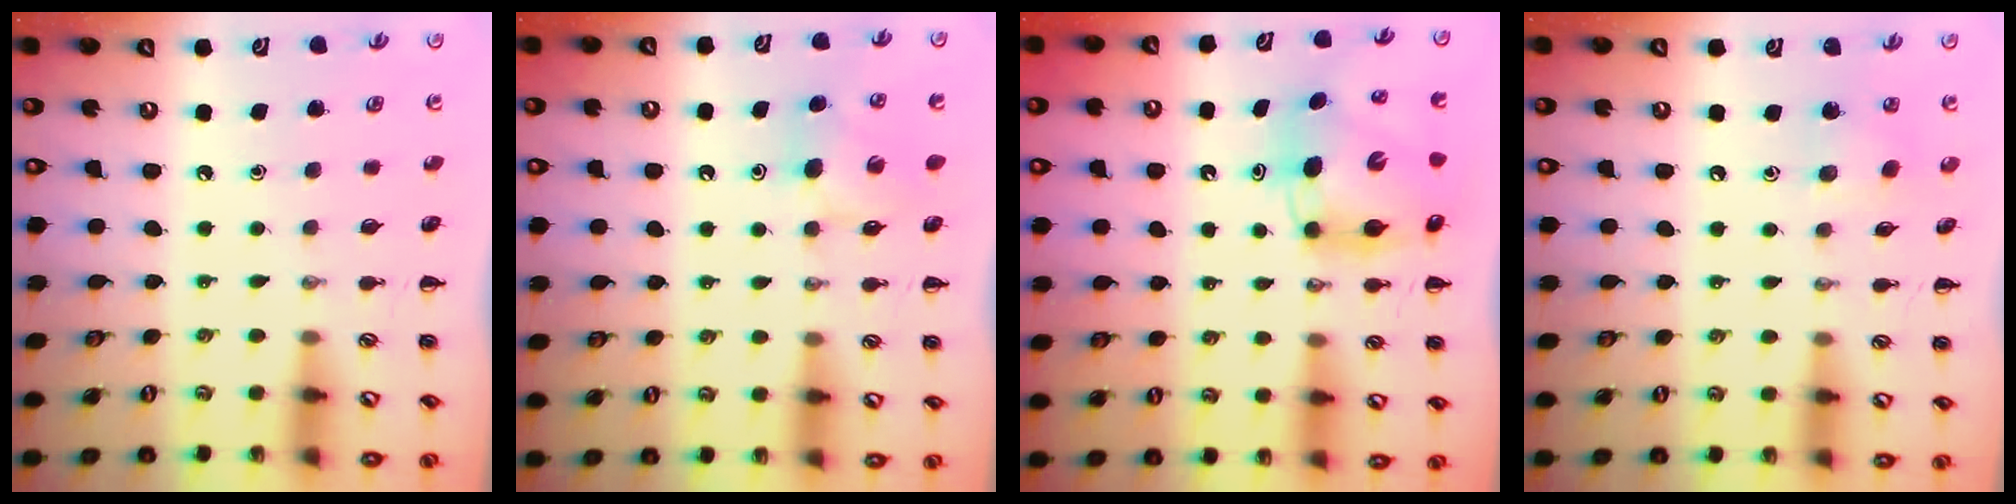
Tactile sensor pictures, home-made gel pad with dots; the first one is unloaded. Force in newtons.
{"total": 5.4, "press": 5.2, "slide": 1.5}
{"total": 7.0, "press": 6.7, "slide": 1.9}
{"total": 5.4, "press": 5.2, "slide": 1.4}